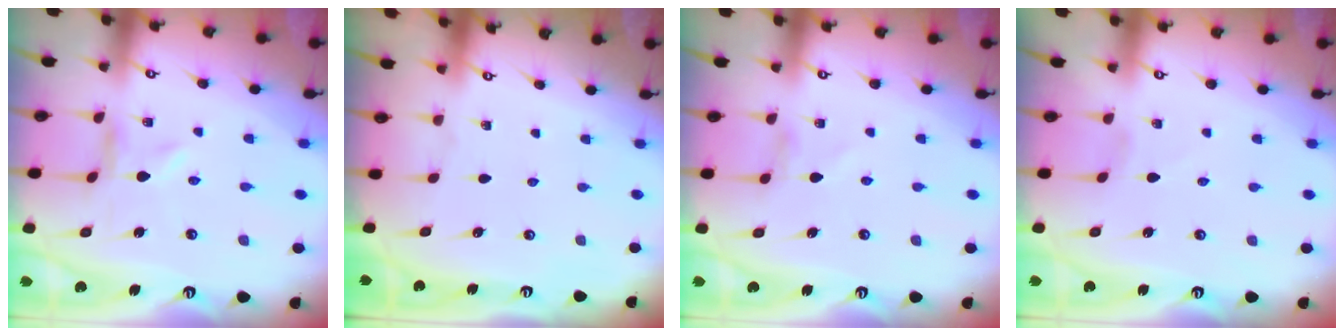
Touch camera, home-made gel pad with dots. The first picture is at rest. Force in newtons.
{"total": 0.0}
{"total": 0.0}
{"total": 1.3, "press": 1.3, "slide": 0.1}